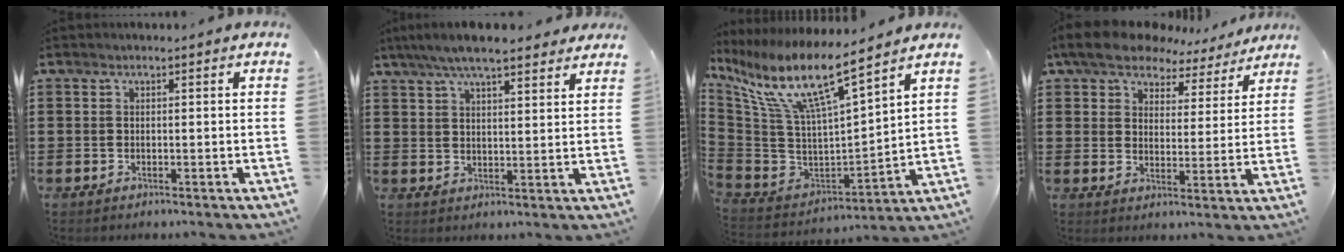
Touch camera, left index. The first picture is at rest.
{"total": 6.7, "force": [5.7, 1.1, 3.3], "torque": [-0.079, -0.009, 0.104]}
{"total": 11.7, "force": [7.3, 2.0, 8.9], "torque": [-0.201, -0.050, 0.120]}
{"total": 7.4, "force": [6.5, 3.0, 1.9], "torque": [-0.067, -0.027, 0.116]}